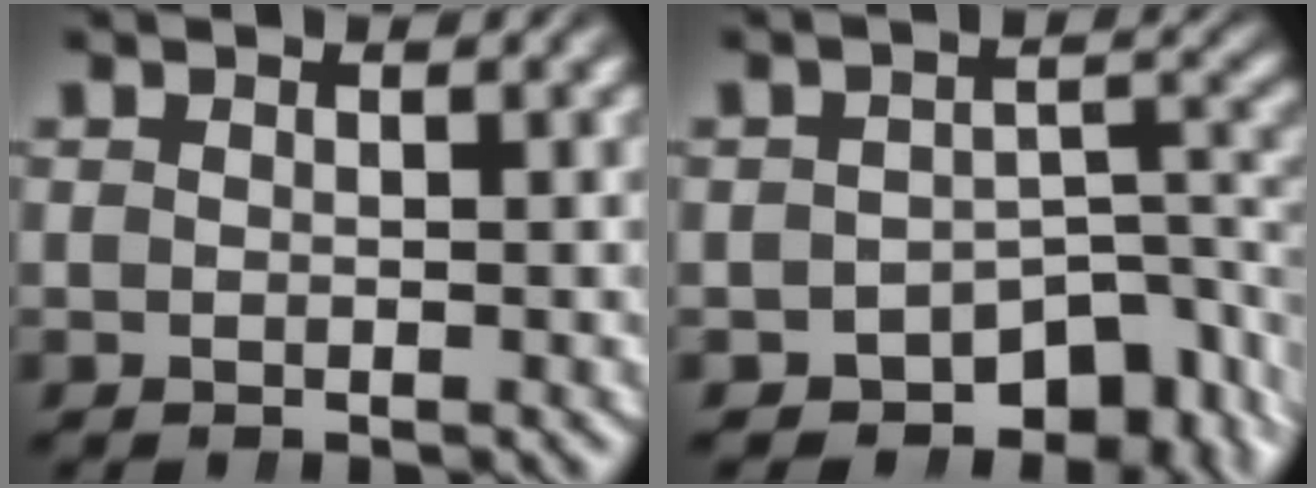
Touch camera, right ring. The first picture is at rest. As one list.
[{"total": 10.7, "force": [-6.5, 6.6, 5.3], "torque": [-0.056, -0.023, -0.094]}]